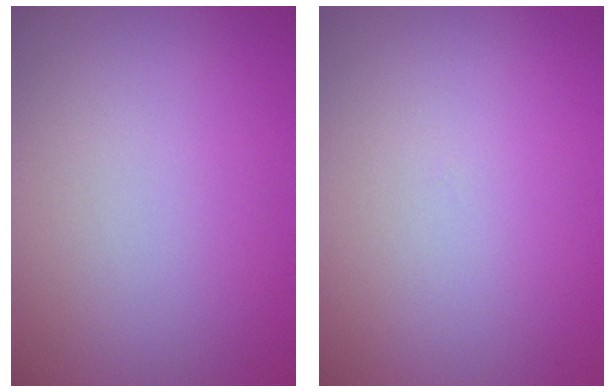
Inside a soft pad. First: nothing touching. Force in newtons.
{"total": 0.0}